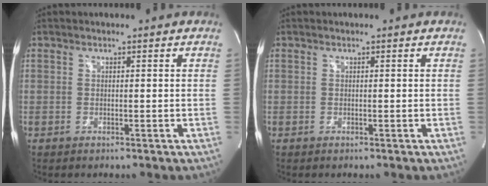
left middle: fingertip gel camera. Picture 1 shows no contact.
{"total": 0.0}